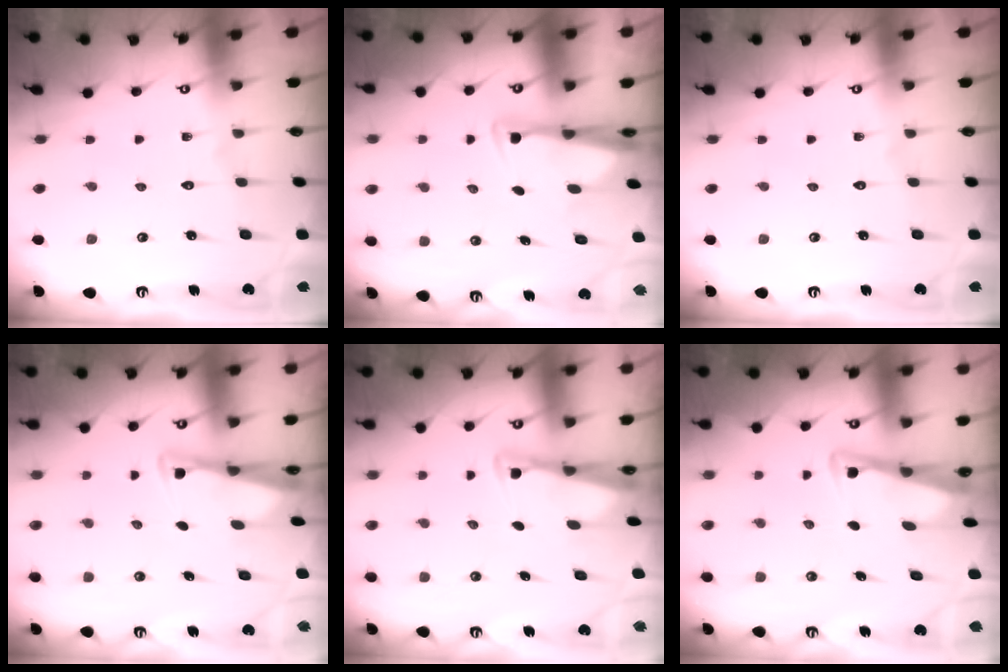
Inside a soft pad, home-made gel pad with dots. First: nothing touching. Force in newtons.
{"total": 2.8, "press": 2.7, "slide": 0.9}
{"total": 0.0}
{"total": 2.8, "press": 2.8, "slide": 0.3}
{"total": 2.9, "press": 2.9, "slide": 0.3}
{"total": 3.5, "press": 3.5, "slide": 0.4}